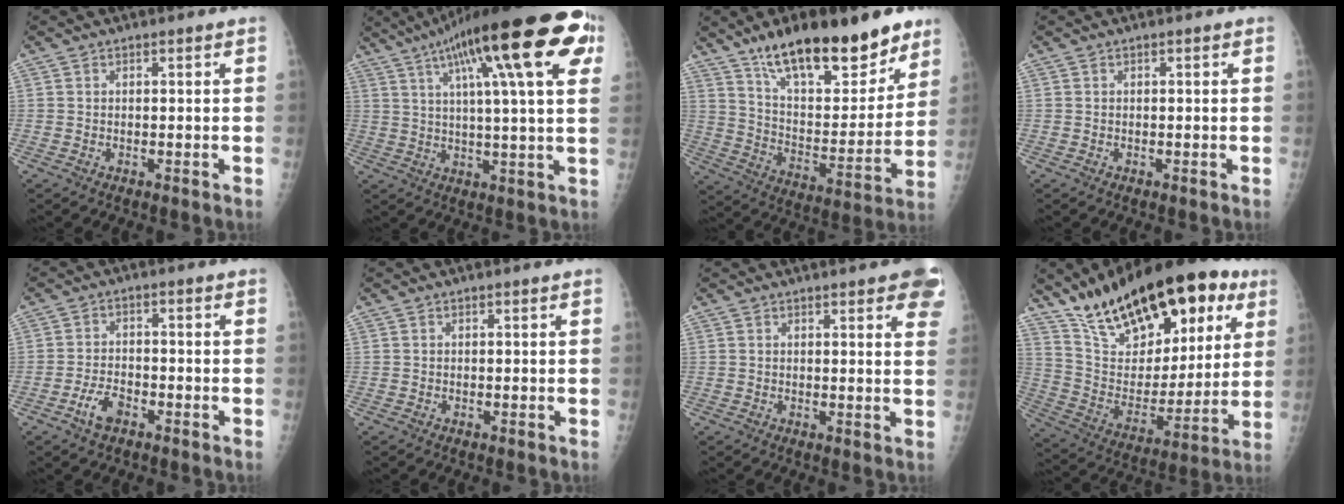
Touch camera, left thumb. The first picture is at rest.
{"total": 25.5, "force": [11.3, 5.7, 22.1], "torque": [-0.329, 0.010, 0.164]}
{"total": 24.3, "force": [16.6, 9.3, 15.0], "torque": [-0.187, -0.070, 0.269]}
{"total": 0.0}
{"total": 4.6, "force": [-2.8, 2.3, 2.9], "torque": [-0.054, 0.019, -0.050]}
{"total": 0.0}
{"total": 9.4, "force": [5.4, 2.4, 7.3], "torque": [-0.059, -0.011, 0.054]}
{"total": 29.1, "force": [17.0, 13.2, 19.5], "torque": [-0.272, -0.032, 0.280]}